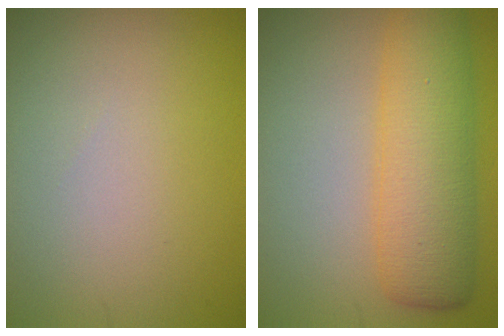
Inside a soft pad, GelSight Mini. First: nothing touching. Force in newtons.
{"total": 7.6, "press": 7.6, "slide": 0.1}